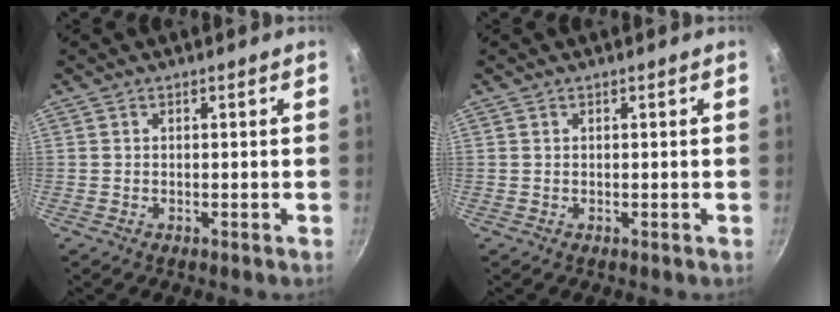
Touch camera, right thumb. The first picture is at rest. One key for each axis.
{"total": 0.0}